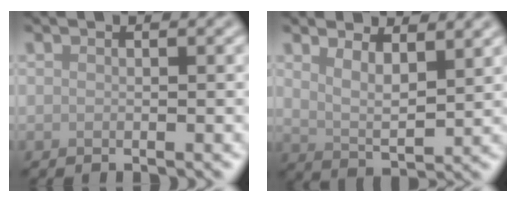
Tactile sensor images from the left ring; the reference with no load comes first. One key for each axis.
{"total": 4.1, "fx": 2.5, "fy": 1.6, "fz": 2.8, "tx": -0.056, "ty": -0.007, "tz": 0.049}